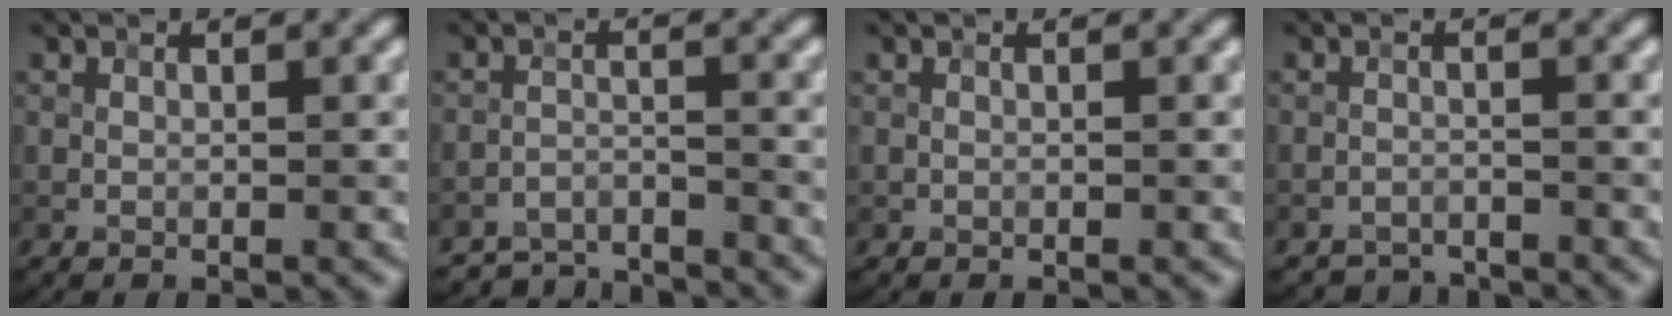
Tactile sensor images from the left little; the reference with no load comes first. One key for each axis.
{"total": 5.3, "fx": -5.1, "fy": 1.1, "fz": 0.6, "tx": -0.006, "ty": -0.010, "tz": -0.093}
{"total": 0.0}
{"total": 2.2, "fx": -2.1, "fy": 0.4, "fz": -0.5, "tx": 0.020, "ty": 0.000, "tz": -0.041}